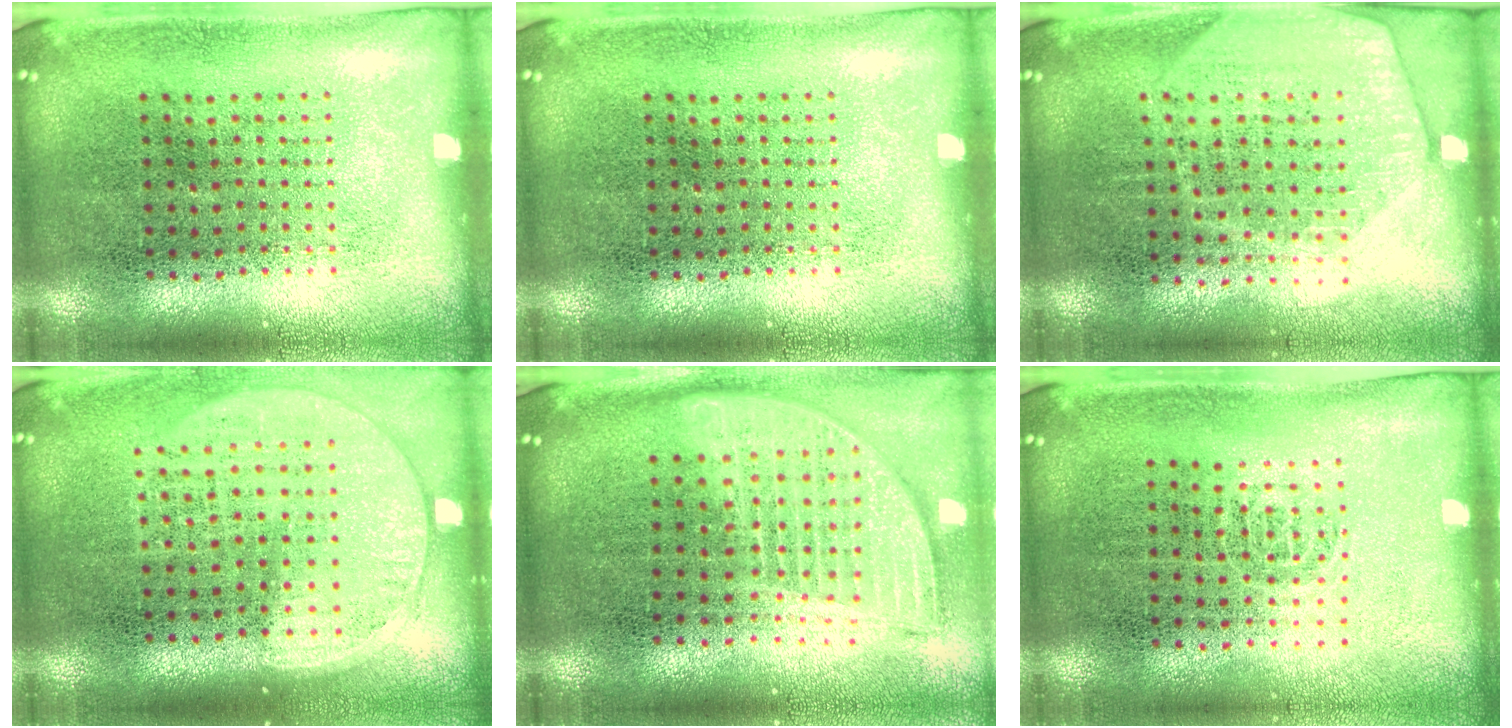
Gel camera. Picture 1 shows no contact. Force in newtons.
{"total": 0.0}
{"total": 1.7, "press": 1.6, "slide": 0.8}
{"total": 1.5, "press": 1.4, "slide": 0.7}
{"total": 1.8, "press": 1.5, "slide": 1.0}
{"total": 0.6, "press": 0.4, "slide": 0.4}